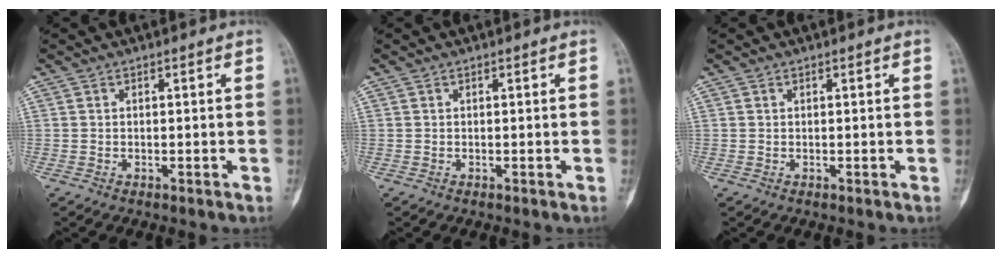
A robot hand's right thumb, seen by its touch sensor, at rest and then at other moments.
{"total": 0.0}
{"total": 0.0}